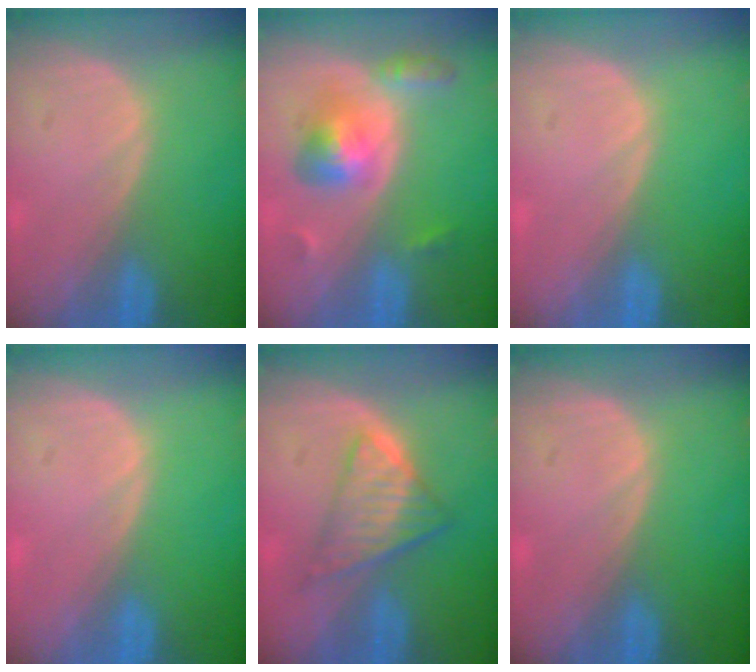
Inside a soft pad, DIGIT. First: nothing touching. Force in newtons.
{"total": 5.5, "press": 5.5, "slide": 0.2}
{"total": 0.0}
{"total": 0.0}
{"total": 6.2, "press": 5.7, "slide": 2.5}
{"total": 0.0}